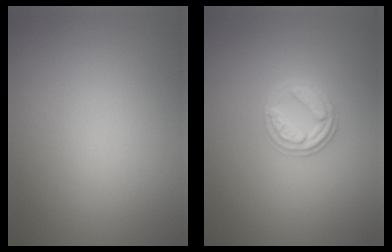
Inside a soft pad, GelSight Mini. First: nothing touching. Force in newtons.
{"total": 2.7, "press": 2.6, "slide": 0.5}